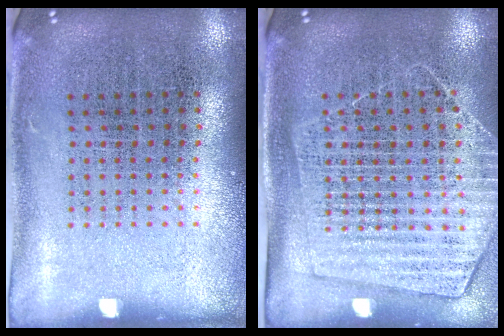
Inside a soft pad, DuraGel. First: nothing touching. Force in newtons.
{"total": 1.5, "press": 1.4, "slide": 0.6}